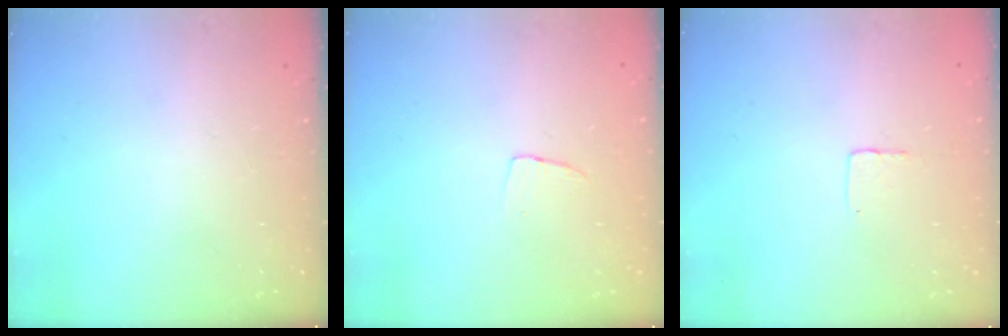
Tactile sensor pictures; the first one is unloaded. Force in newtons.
{"total": 2.9, "press": 2.9, "slide": 0.1}
{"total": 2.7, "press": 2.7, "slide": 0.1}